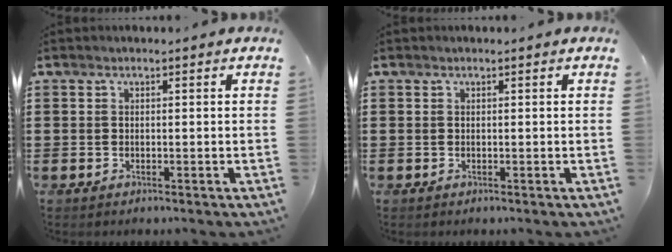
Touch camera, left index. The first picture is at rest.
{"total": 0.0}